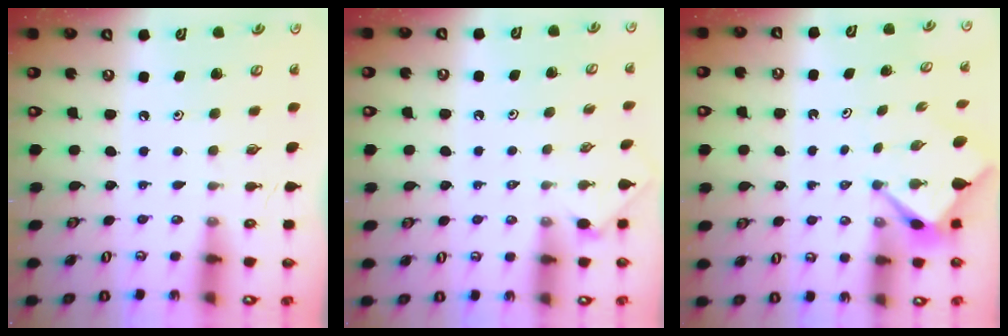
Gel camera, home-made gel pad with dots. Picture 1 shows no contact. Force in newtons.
{"total": 1.4, "press": 1.4, "slide": 0.4}
{"total": 2.9, "press": 2.9, "slide": 0.2}